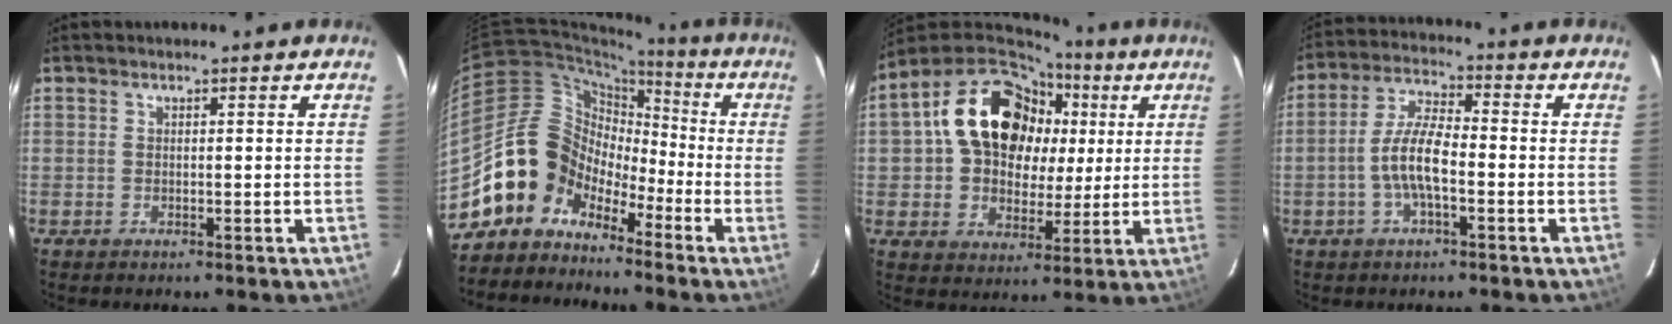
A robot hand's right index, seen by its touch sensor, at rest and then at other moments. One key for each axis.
{"total": 10.3, "fx": -6.2, "fy": 8.0, "fz": 2.0, "tx": -0.044, "ty": 0.043, "tz": -0.134}
{"total": 18.8, "fx": 5.5, "fy": 14.4, "fz": 10.9, "tx": -0.234, "ty": 0.057, "tz": 0.104}
{"total": 7.9, "fx": -2.4, "fy": 2.4, "fz": 7.2, "tx": -0.147, "ty": 0.007, "tz": -0.046}